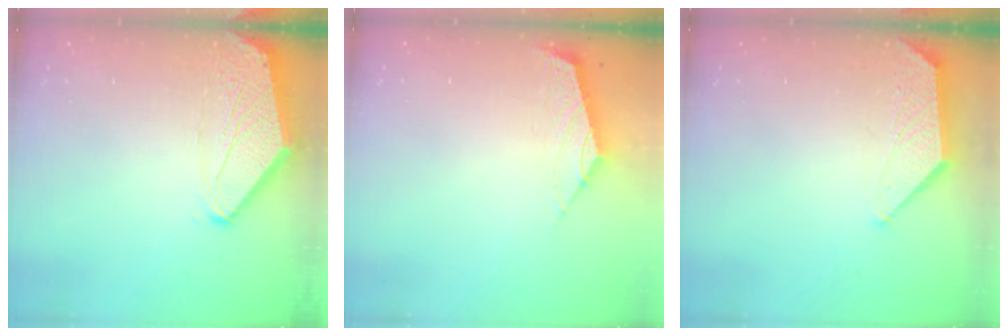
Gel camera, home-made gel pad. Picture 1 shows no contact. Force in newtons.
{"total": 2.2, "press": 2.2, "slide": 0.5}
{"total": 1.4, "press": 1.4, "slide": 0.3}